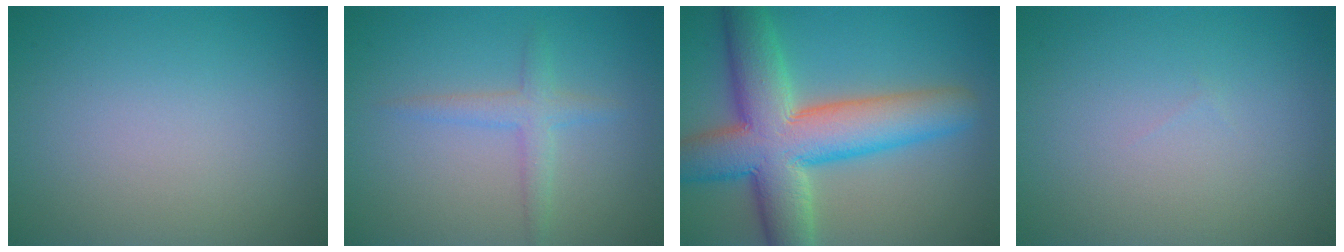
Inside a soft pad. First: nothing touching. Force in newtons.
{"total": 2.0, "press": 2.0, "slide": 0.1}
{"total": 11.2, "press": 11.1, "slide": 0.7}
{"total": 0.0}